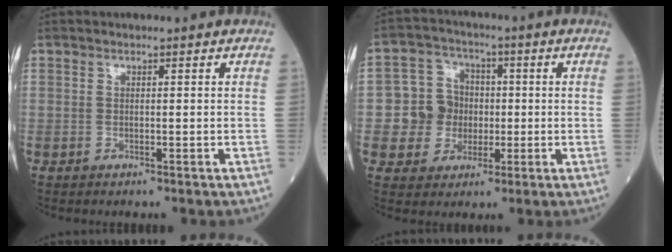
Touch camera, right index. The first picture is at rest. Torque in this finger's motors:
{"motor_torque": [-0.01, -0.08, 0.01, 0.01]}